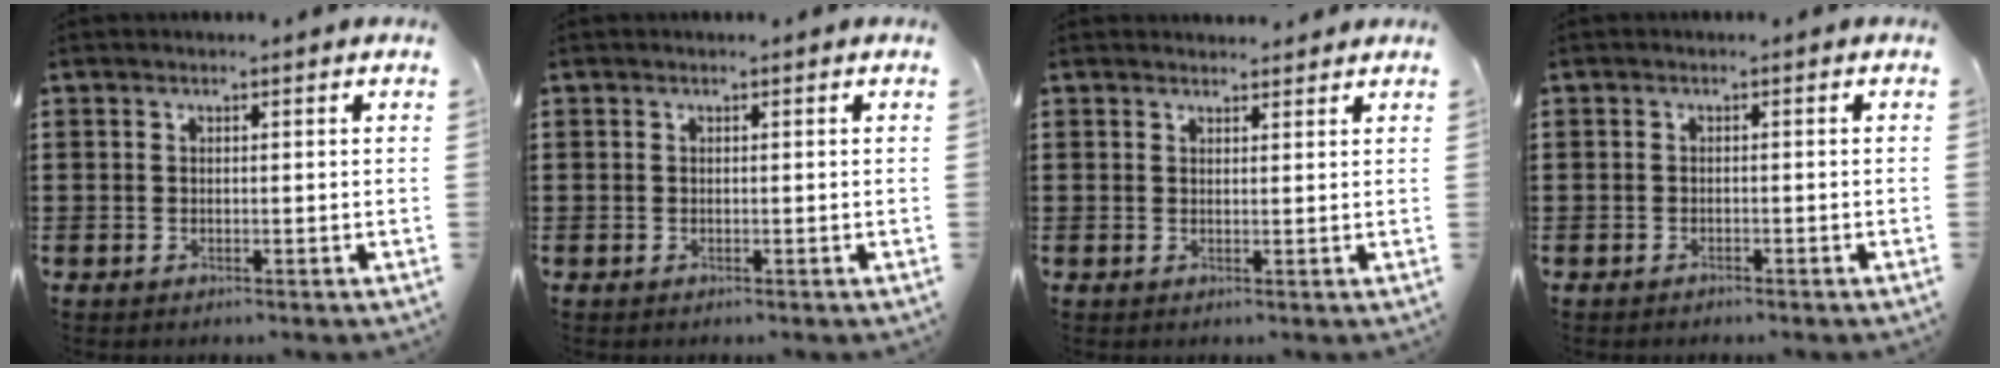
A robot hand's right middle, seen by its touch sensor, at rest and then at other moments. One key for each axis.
{"total": 0.0}
{"total": 1.5, "fx": 1.5, "fy": 0.3, "fz": 0.0, "tx": 0.004, "ty": 0.000, "tz": 0.027}
{"total": 0.8, "fx": -0.7, "fy": 0.2, "fz": 0.1, "tx": -0.003, "ty": 0.000, "tz": -0.016}